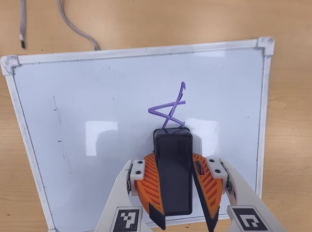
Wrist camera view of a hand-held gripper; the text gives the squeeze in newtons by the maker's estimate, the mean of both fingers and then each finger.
{"total": 11.4, "left": 11.1, "right": 11.7}